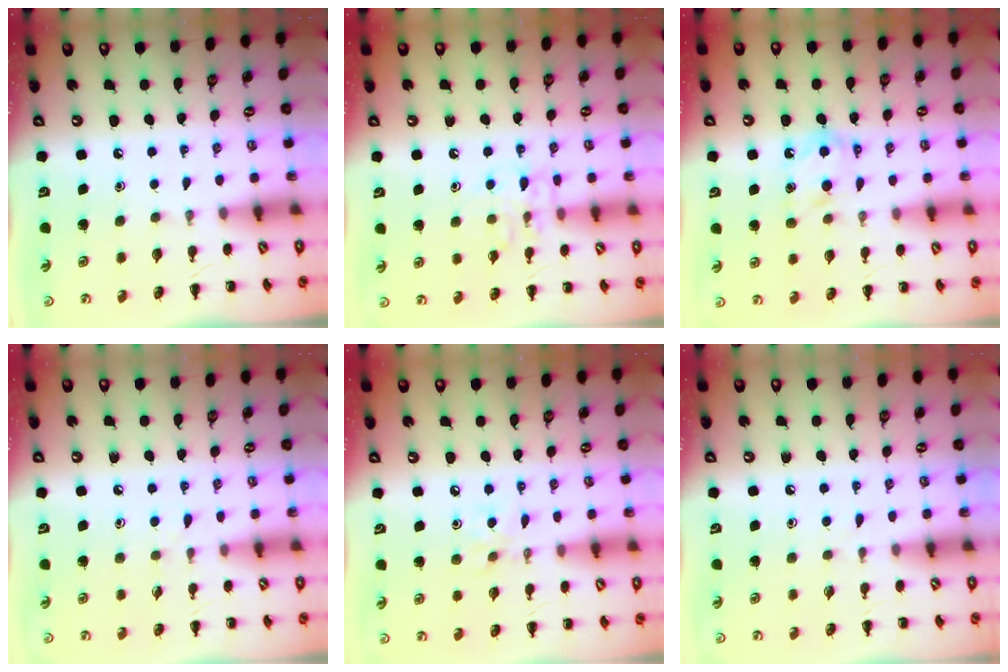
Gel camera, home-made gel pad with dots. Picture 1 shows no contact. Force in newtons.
{"total": 9.4, "press": 9.4, "slide": 0.8}
{"total": 6.9, "press": 6.9, "slide": 0.7}
{"total": 4.3, "press": 3.8, "slide": 2.0}
{"total": 3.8, "press": 3.6, "slide": 1.3}
{"total": 2.5, "press": 2.1, "slide": 1.3}